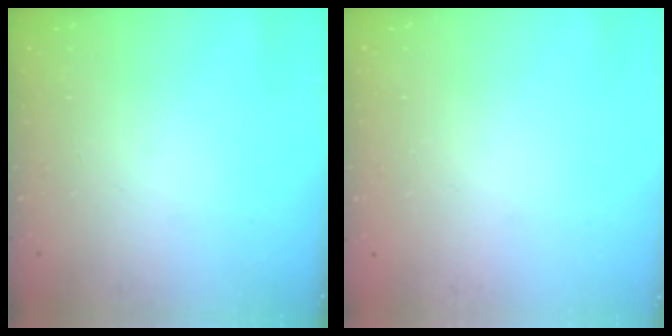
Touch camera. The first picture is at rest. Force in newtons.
{"total": 0.0}